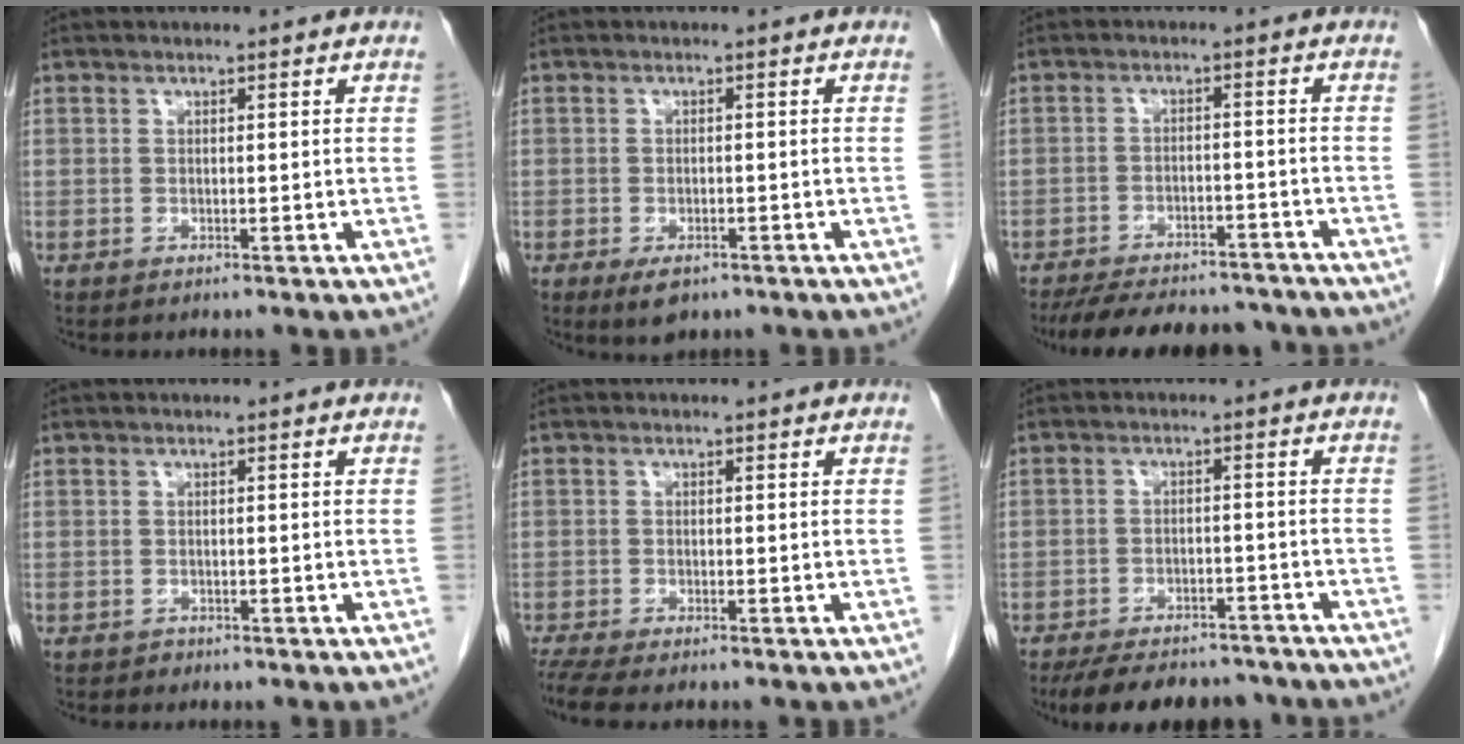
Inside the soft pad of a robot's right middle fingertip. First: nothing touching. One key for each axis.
{"total": 3.4, "fx": -2.0, "fy": 1.6, "fz": 2.2, "tx": -0.038, "ty": -0.005, "tz": -0.025}
{"total": 16.0, "fx": -14.2, "fy": 4.5, "fz": 5.7, "tx": -0.120, "ty": -0.005, "tz": -0.193}
{"total": 0.5, "fx": -0.4, "fy": 0.4, "fz": 0.0, "tx": -0.007, "ty": 0.001, "tz": -0.007}
{"total": 4.3, "fx": -3.6, "fy": 0.3, "fz": 2.3, "tx": -0.047, "ty": -0.014, "tz": -0.063}
{"total": 13.6, "fx": -11.8, "fy": 4.9, "fz": 4.8, "tx": -0.084, "ty": 0.003, "tz": -0.156}